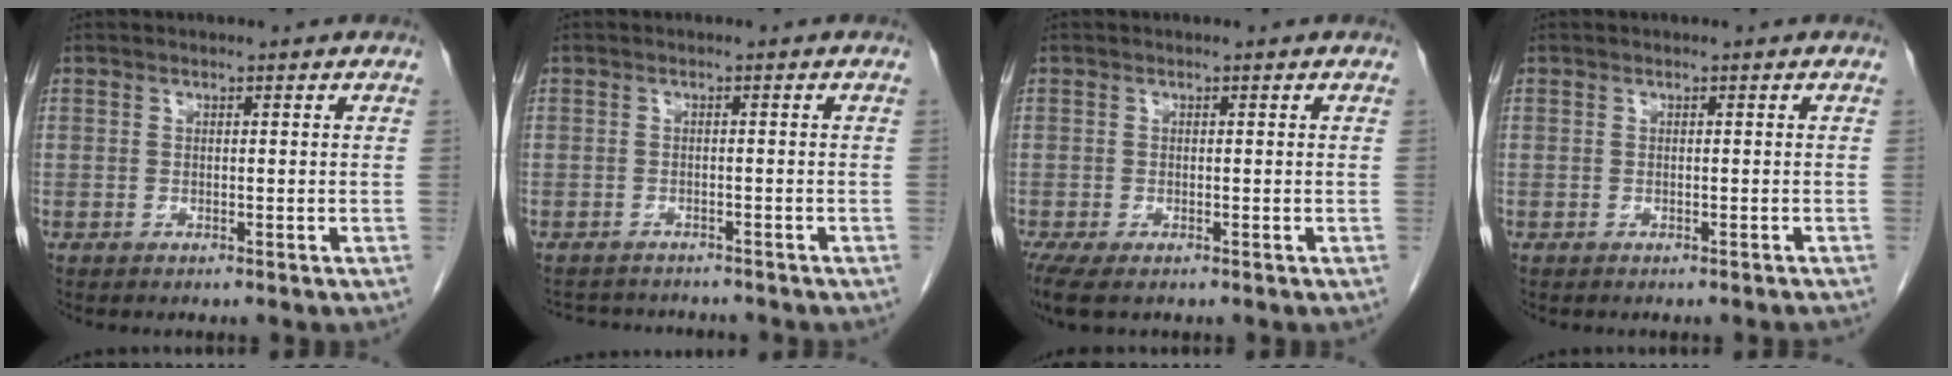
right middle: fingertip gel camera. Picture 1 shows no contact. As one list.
[{"total": 6.2, "force": [-5.9, 1.5, 1.2], "torque": [-0.015, 0.002, -0.078]}, {"total": 4.6, "force": [-3.1, 1.6, 3.0], "torque": [-0.057, -0.015, -0.050]}, {"total": 1.1, "force": [-1.1, 0.0, 0.3], "torque": [-0.007, 0.000, -0.015]}]